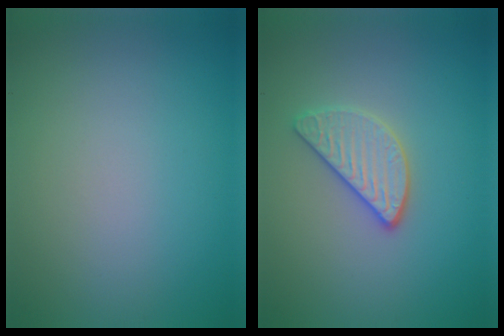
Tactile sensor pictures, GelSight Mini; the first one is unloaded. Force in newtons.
{"total": 2.8, "press": 2.7, "slide": 0.9}